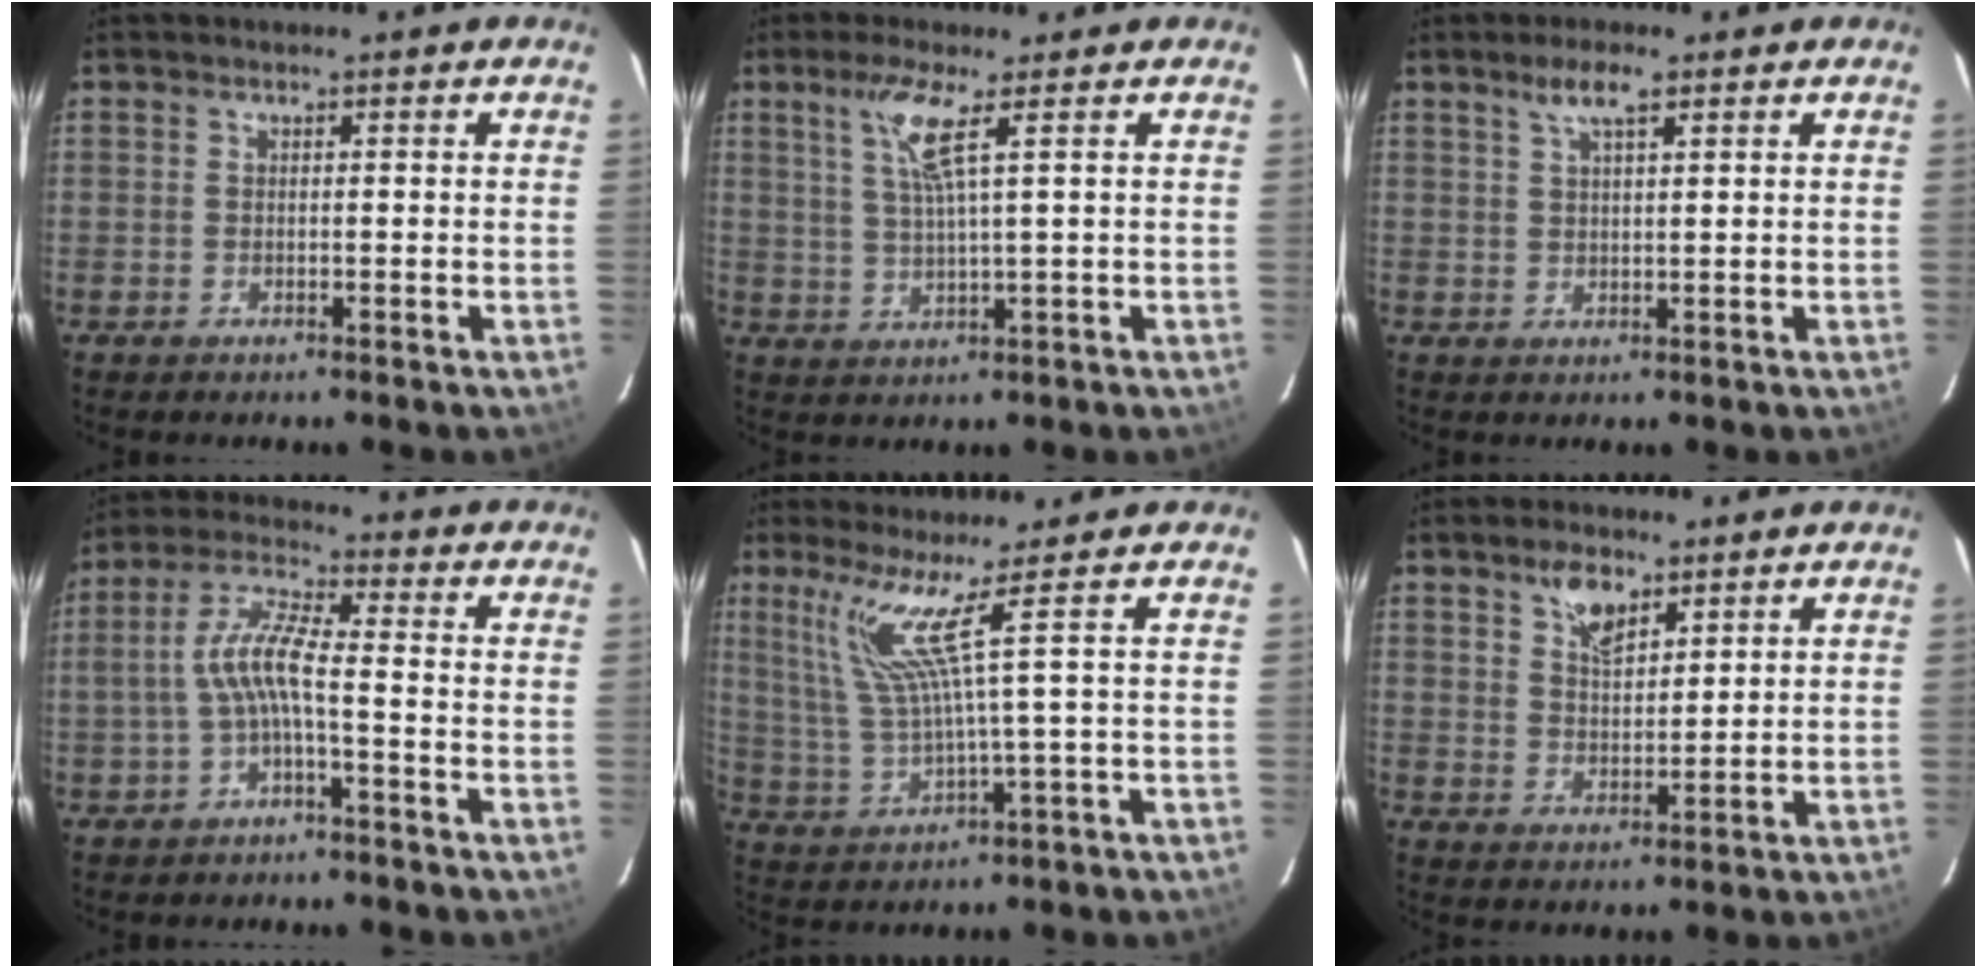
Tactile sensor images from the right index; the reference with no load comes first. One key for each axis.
{"total": 5.8, "fx": 2.7, "fy": -0.4, "fz": 5.1, "tx": -0.099, "ty": 0.000, "tz": 0.058}
{"total": 3.8, "fx": 2.4, "fy": 0.9, "fz": 2.9, "tx": -0.052, "ty": 0.009, "tz": 0.044}
{"total": 6.8, "fx": -2.0, "fy": 1.0, "fz": 6.4, "tx": -0.149, "ty": 0.016, "tz": -0.037}
{"total": 6.6, "fx": 3.7, "fy": -2.2, "fz": 5.0, "tx": -0.097, "ty": -0.006, "tz": 0.094}
{"total": 5.6, "fx": 3.5, "fy": 2.7, "fz": 3.3, "tx": -0.054, "ty": 0.003, "tz": 0.065}